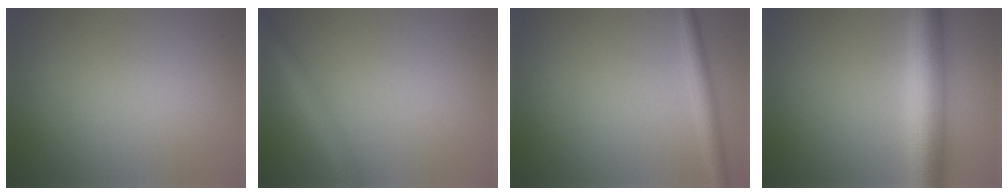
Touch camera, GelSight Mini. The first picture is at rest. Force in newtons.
{"total": 3.6, "press": 3.6, "slide": 0.2}
{"total": 2.2, "press": 2.2, "slide": 0.1}
{"total": 6.7, "press": 6.7, "slide": 0.2}